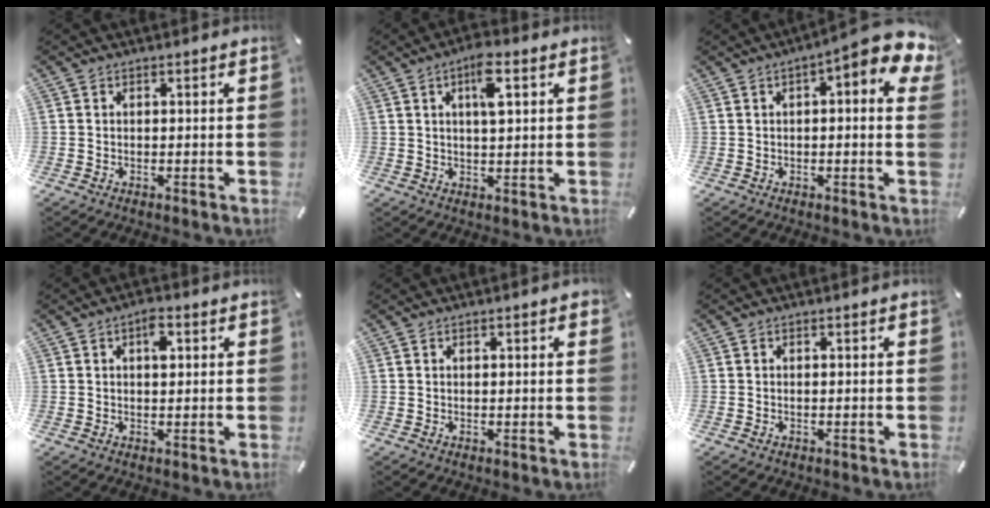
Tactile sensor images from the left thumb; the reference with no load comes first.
{"total": 6.8, "force": [2.7, 2.4, 5.8], "torque": [-0.098, -0.001, 0.040]}
{"total": 8.6, "force": [3.3, 2.1, 7.6], "torque": [-0.104, -0.029, 0.053]}
{"total": 3.7, "force": [1.1, 1.9, 3.0], "torque": [-0.040, -0.002, 0.011]}
{"total": 1.0, "force": [0.2, 0.2, 1.0], "torque": [-0.017, 0.002, 0.003]}
{"total": 0.0}